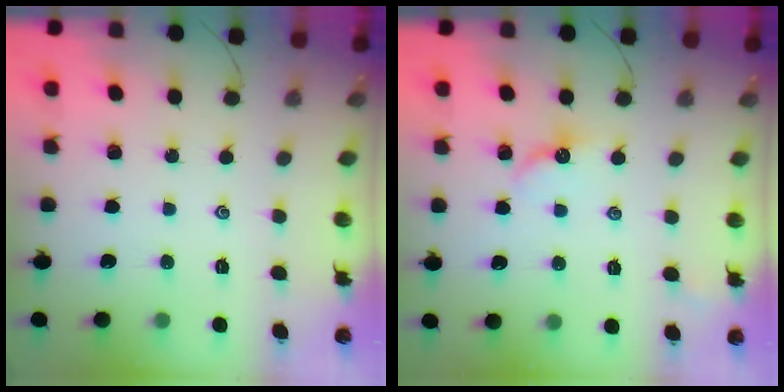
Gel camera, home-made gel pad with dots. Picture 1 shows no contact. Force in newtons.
{"total": 5.4, "press": 5.4, "slide": 0.6}